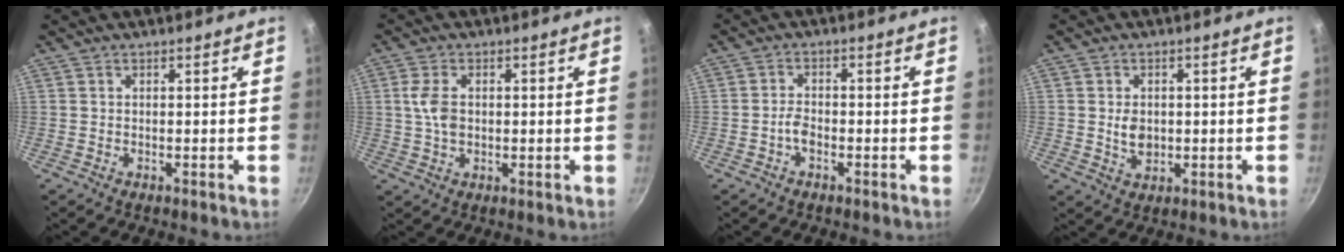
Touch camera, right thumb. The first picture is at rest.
{"total": 5.3, "force": [0.6, 3.3, 4.0], "torque": [-0.079, 0.006, 0.012]}
{"total": 2.5, "force": [-1.3, 1.5, 1.6], "torque": [-0.025, 0.018, -0.026]}
{"total": 4.2, "force": [0.1, 3.2, 2.7], "torque": [-0.035, -0.001, 0.005]}